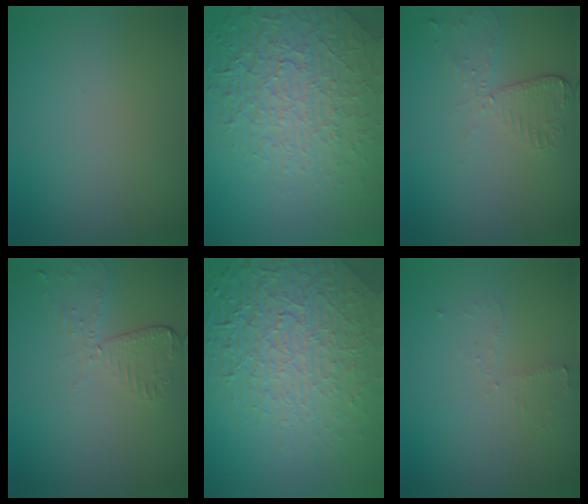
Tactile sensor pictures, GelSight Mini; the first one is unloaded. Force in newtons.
{"total": 6.5, "press": 5.3, "slide": 3.8}
{"total": 2.6, "press": 2.3, "slide": 1.2}
{"total": 2.6, "press": 2.3, "slide": 1.1}
{"total": 8.7, "press": 5.9, "slide": 6.4}
{"total": 1.2, "press": 1.1, "slide": 0.3}